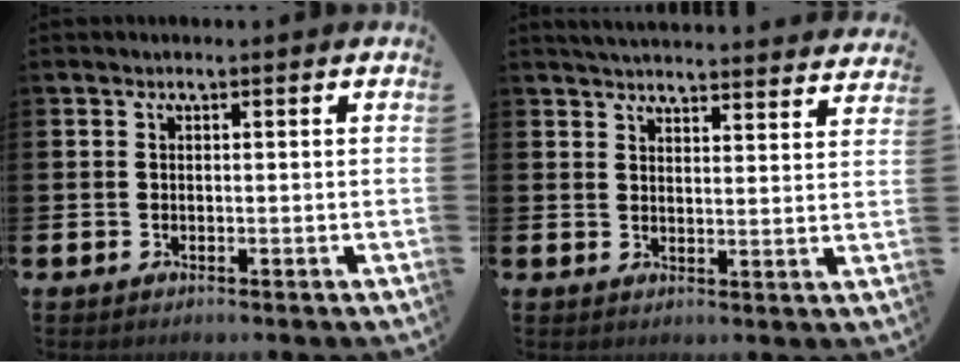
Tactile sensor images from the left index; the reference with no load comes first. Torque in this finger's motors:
{"motor_torque": [0.99, -1.15, 0.39, 0.03]}